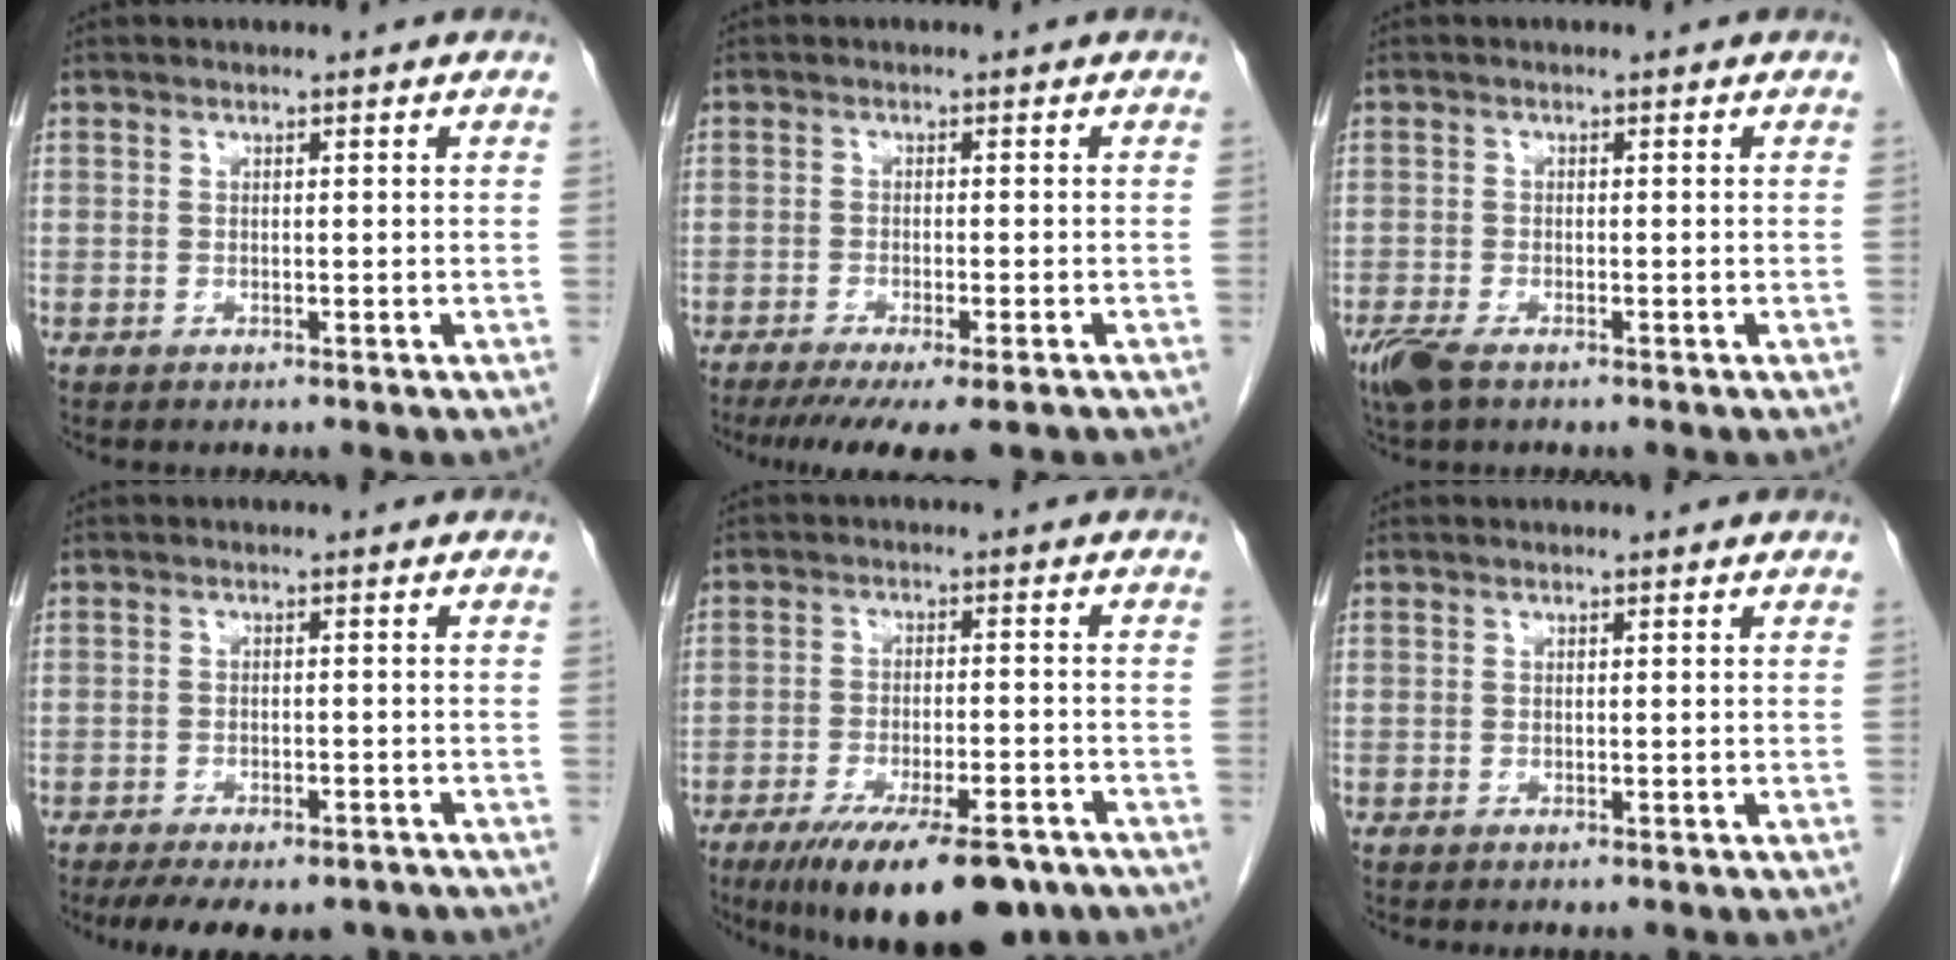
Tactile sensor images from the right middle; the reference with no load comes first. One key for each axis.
{"total": 9.4, "fx": -7.1, "fy": 1.5, "fz": 6.0, "tx": -0.081, "ty": -0.018, "tz": -0.107}
{"total": 3.9, "fx": -2.6, "fy": 1.3, "fz": 2.6, "tx": -0.060, "ty": -0.010, "tz": -0.046}
{"total": 11.9, "fx": -9.2, "fy": 5.0, "fz": 5.7, "tx": -0.098, "ty": 0.000, "tz": -0.119}
{"total": 15.3, "fx": -11.1, "fy": 3.9, "fz": 9.8, "tx": -0.131, "ty": -0.018, "tz": -0.168}
{"total": 0.0}